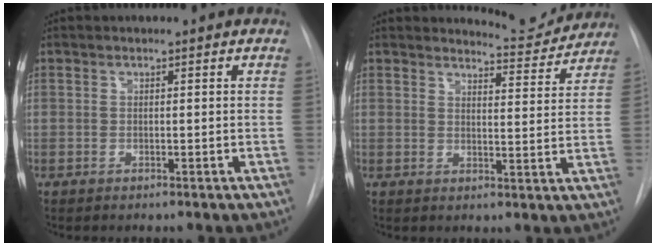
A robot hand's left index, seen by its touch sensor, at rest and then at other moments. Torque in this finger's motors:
{"motor_torque": [0.69, -0.82, 0.04, -0.02]}